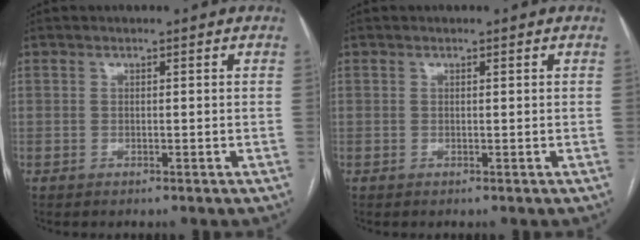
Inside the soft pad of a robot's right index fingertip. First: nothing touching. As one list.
[{"total": 0.0}]